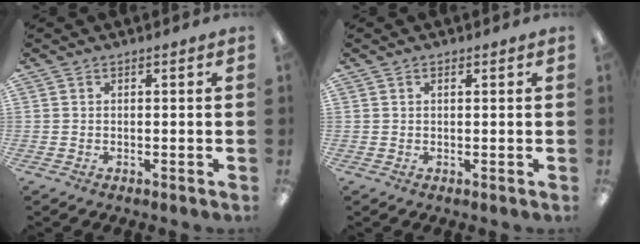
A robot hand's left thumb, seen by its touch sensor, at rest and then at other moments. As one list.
[{"total": 0.6, "force": [0.4, 0.3, 0.3], "torque": [0.001, -0.002, 0.005]}]